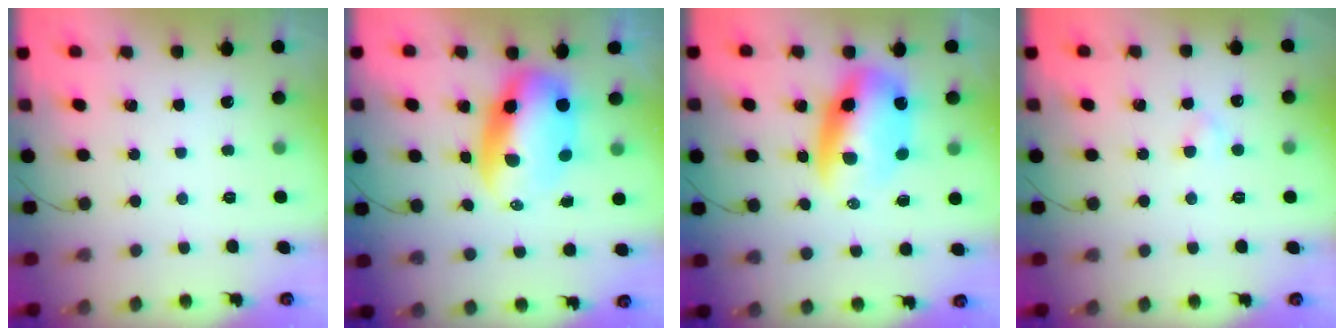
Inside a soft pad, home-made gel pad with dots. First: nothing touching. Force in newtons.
{"total": 9.8, "press": 9.6, "slide": 2.4}
{"total": 11.1, "press": 10.8, "slide": 2.7}
{"total": 2.0, "press": 1.9, "slide": 0.8}